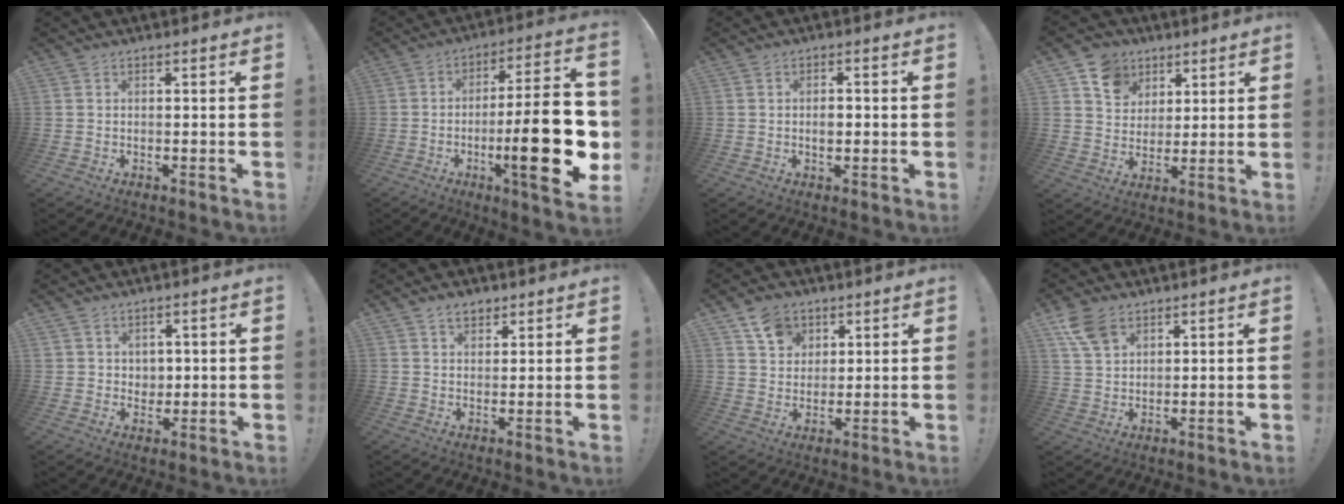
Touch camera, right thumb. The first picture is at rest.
{"total": 24.8, "force": [-5.4, 5.8, 23.5], "torque": [-0.357, 0.016, -0.081]}
{"total": 2.4, "force": [-0.5, 1.4, 1.8], "torque": [-0.009, -0.004, -0.014]}
{"total": 10.0, "force": [5.3, 8.1, 2.6], "torque": [-0.044, -0.029, 0.106]}
{"total": 4.1, "force": [2.2, 3.5, 0.0], "torque": [0.003, -0.014, 0.040]}
{"total": 4.0, "force": [2.7, 2.4, 1.7], "torque": [-0.025, -0.009, 0.049]}
{"total": 8.2, "force": [4.5, 6.4, 2.3], "torque": [-0.029, -0.023, 0.086]}
{"total": 8.1, "force": [4.8, 4.9, 4.2], "torque": [-0.078, -0.011, 0.096]}